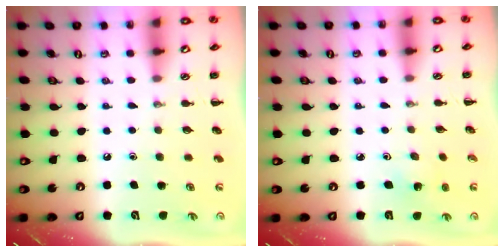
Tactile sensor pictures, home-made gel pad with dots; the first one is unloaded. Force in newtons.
{"total": 2.7, "press": 2.6, "slide": 0.9}